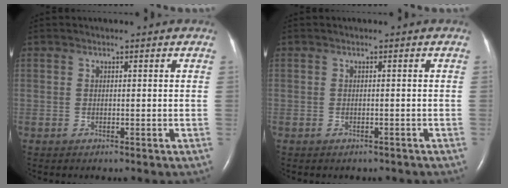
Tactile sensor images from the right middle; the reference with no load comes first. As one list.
[{"total": 1.5, "force": [-1.3, 0.7, 0.3], "torque": [-0.010, 0.000, -0.014]}]